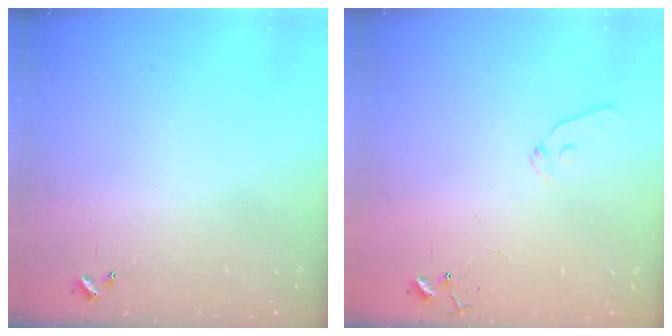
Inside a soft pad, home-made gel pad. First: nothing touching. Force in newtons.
{"total": 6.9, "press": 6.9, "slide": 0.7}